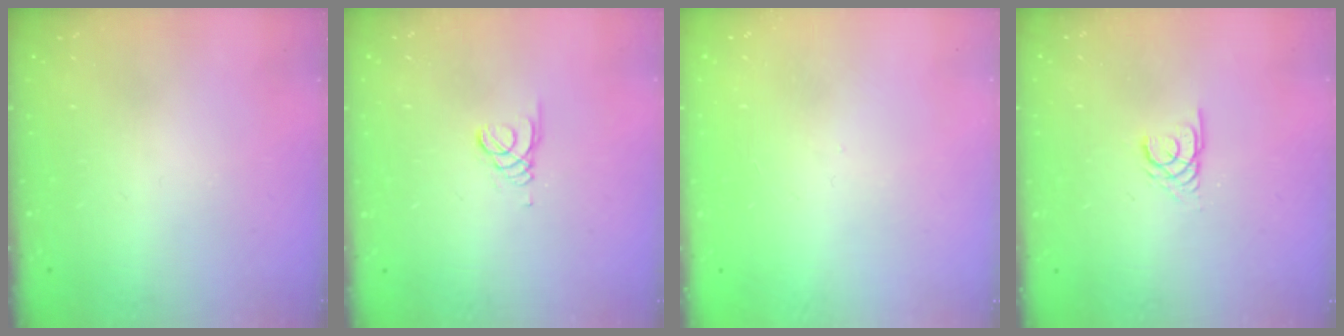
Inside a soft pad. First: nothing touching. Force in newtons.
{"total": 1.5, "press": 1.5, "slide": 0.1}
{"total": 0.0}
{"total": 2.2, "press": 2.2, "slide": 0.1}